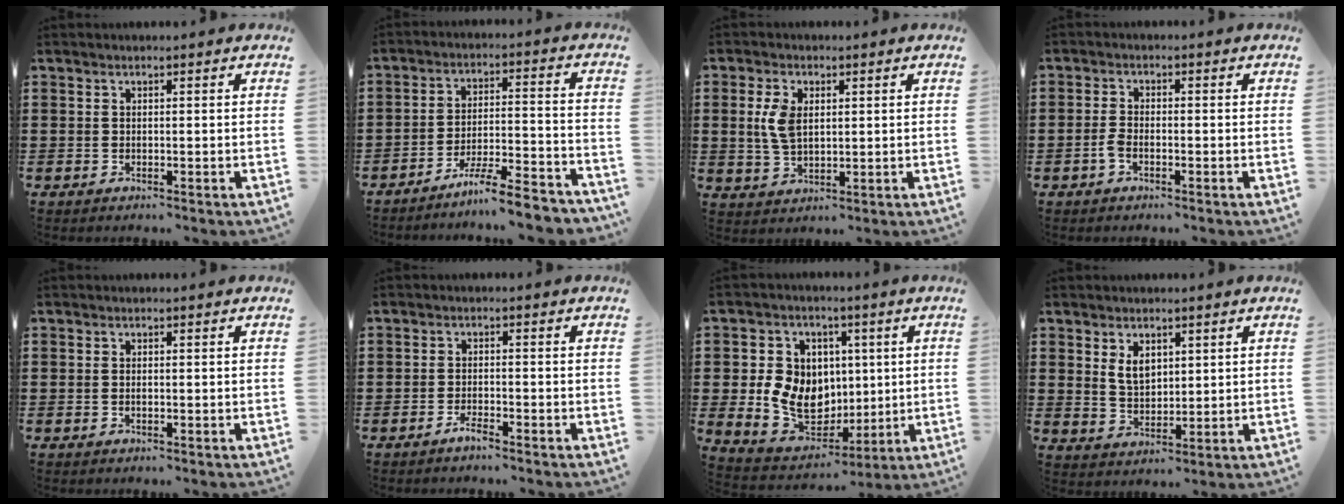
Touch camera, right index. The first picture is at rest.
{"total": 7.6, "force": [-6.8, 0.0, 3.4], "torque": [-0.055, 0.003, -0.129]}
{"total": 5.3, "force": [1.0, 3.0, 4.2], "torque": [-0.105, 0.006, 0.012]}
{"total": 2.3, "force": [-1.1, 0.9, 1.8], "torque": [-0.049, -0.005, -0.025]}
{"total": 0.5, "force": [-0.1, 0.1, 0.5], "torque": [-0.011, -0.002, -0.002]}
{"total": 2.0, "force": [-1.7, 0.1, 1.0], "torque": [-0.018, -0.001, -0.031]}
{"total": 10.2, "force": [0.4, 8.9, 5.0], "torque": [-0.125, 0.009, 0.014]}
{"total": 4.0, "force": [1.8, 2.5, 2.6], "torque": [-0.052, 0.005, 0.030]}